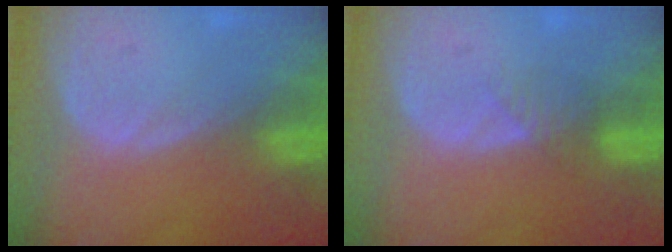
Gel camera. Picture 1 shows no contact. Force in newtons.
{"total": 2.3, "press": 2.1, "slide": 1.0}